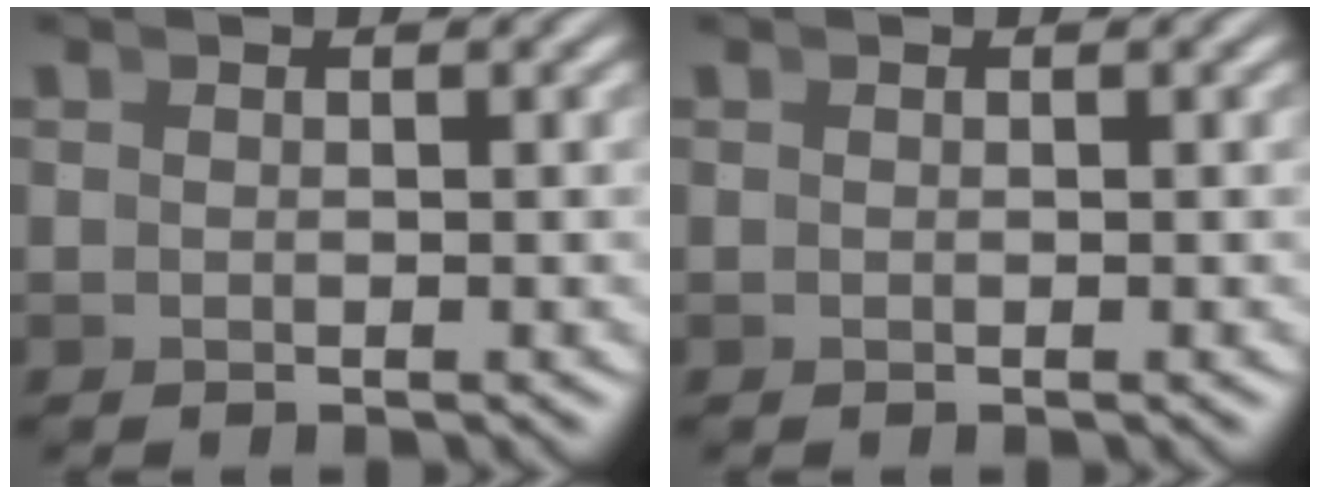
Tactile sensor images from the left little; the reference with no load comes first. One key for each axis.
{"total": 0.0}